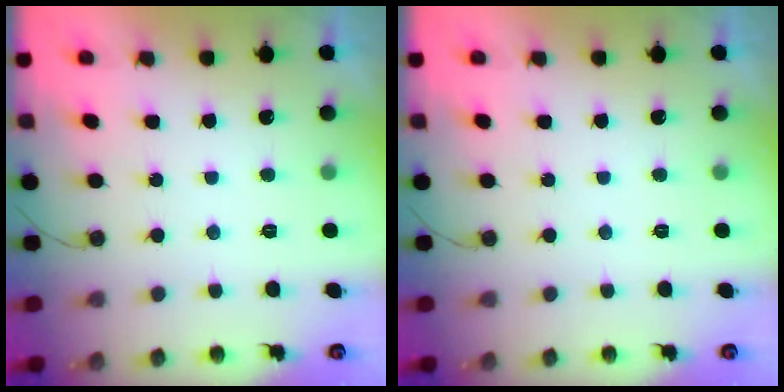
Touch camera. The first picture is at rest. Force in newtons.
{"total": 0.0}